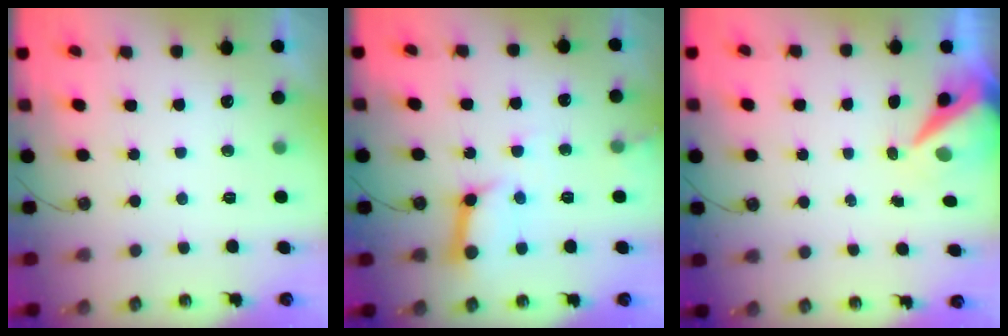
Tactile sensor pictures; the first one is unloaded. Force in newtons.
{"total": 10.6, "press": 10.5, "slide": 1.4}
{"total": 8.6, "press": 8.6, "slide": 1.1}